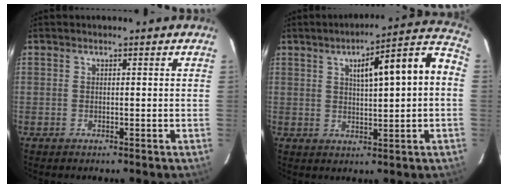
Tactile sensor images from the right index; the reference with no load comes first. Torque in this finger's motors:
{"motor_torque": [0.93, -0.10, 0.47, 0.08]}